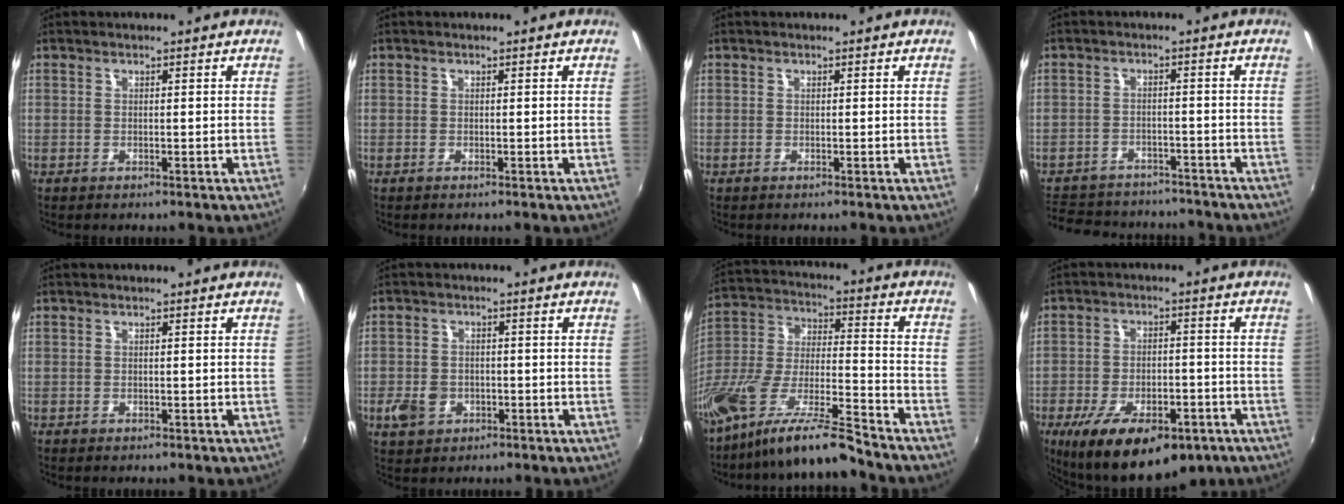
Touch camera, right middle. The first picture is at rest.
{"total": 0.0}
{"total": 0.0}
{"total": 14.3, "force": [-11.6, 7.1, 4.4], "torque": [-0.118, 0.032, -0.158]}
{"total": 0.0}
{"total": 5.9, "force": [-2.2, 4.7, 2.8], "torque": [-0.072, 0.002, -0.033]}
{"total": 16.6, "force": [-13.1, 1.8, 10.0], "torque": [-0.202, -0.019, -0.250]}
{"total": 18.9, "force": [-11.5, 8.5, 12.4], "torque": [-0.236, -0.029, -0.161]}